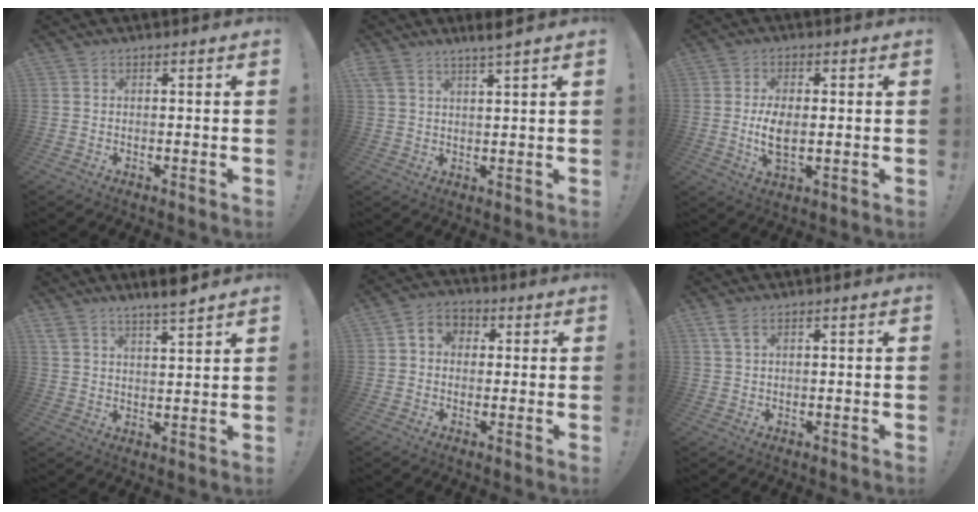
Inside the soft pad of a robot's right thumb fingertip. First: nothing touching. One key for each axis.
{"total": 4.2, "fx": 3.5, "fy": -0.1, "fz": 2.4, "tx": -0.048, "ty": -0.018, "tz": 0.062}
{"total": 6.9, "fx": -0.3, "fy": 3.5, "fz": 5.9, "tx": -0.112, "ty": -0.010, "tz": -0.010}
{"total": 4.5, "fx": 3.9, "fy": 0.2, "fz": 2.2, "tx": -0.033, "ty": -0.026, "tz": 0.066}
{"total": 5.2, "fx": 0.4, "fy": 4.6, "fz": 2.4, "tx": -0.034, "ty": 0.009, "tz": 0.009}
{"total": 3.0, "fx": 1.7, "fy": 1.3, "fz": 2.2, "tx": -0.051, "ty": 0.003, "tz": 0.032}